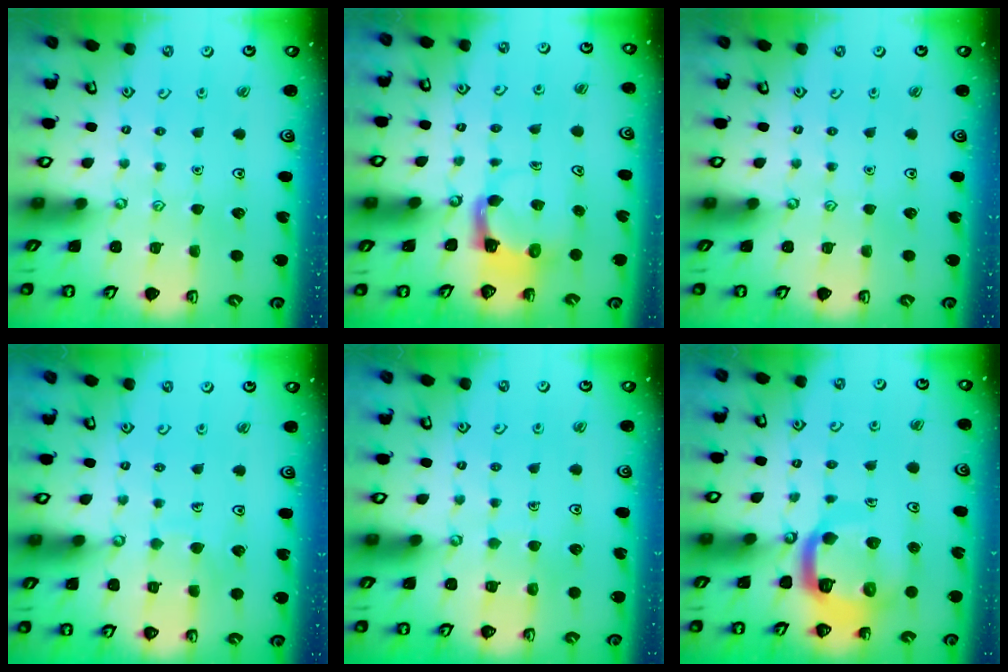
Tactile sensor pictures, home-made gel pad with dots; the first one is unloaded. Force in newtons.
{"total": 3.9, "press": 3.8, "slide": 0.7}
{"total": 0.0}
{"total": 5.9, "press": 5.9, "slide": 0.2}
{"total": 4.3, "press": 4.3, "slide": 0.4}
{"total": 12.7, "press": 12.6, "slide": 1.3}